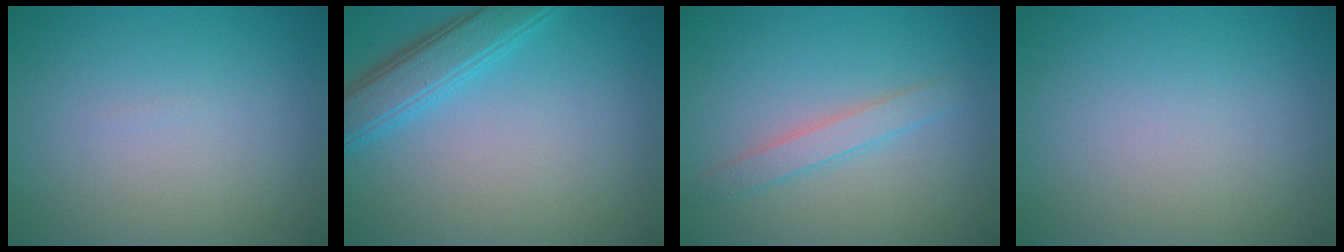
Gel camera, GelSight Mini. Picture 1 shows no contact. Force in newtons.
{"total": 3.8, "press": 3.8, "slide": 0.1}
{"total": 2.1, "press": 2.1, "slide": 0.1}
{"total": 0.0}